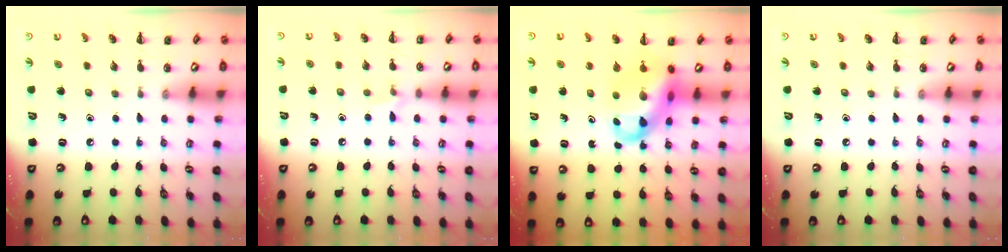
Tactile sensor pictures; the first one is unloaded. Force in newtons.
{"total": 5.0, "press": 4.7, "slide": 1.7}
{"total": 12.3, "press": 11.8, "slide": 3.2}
{"total": 0.0}